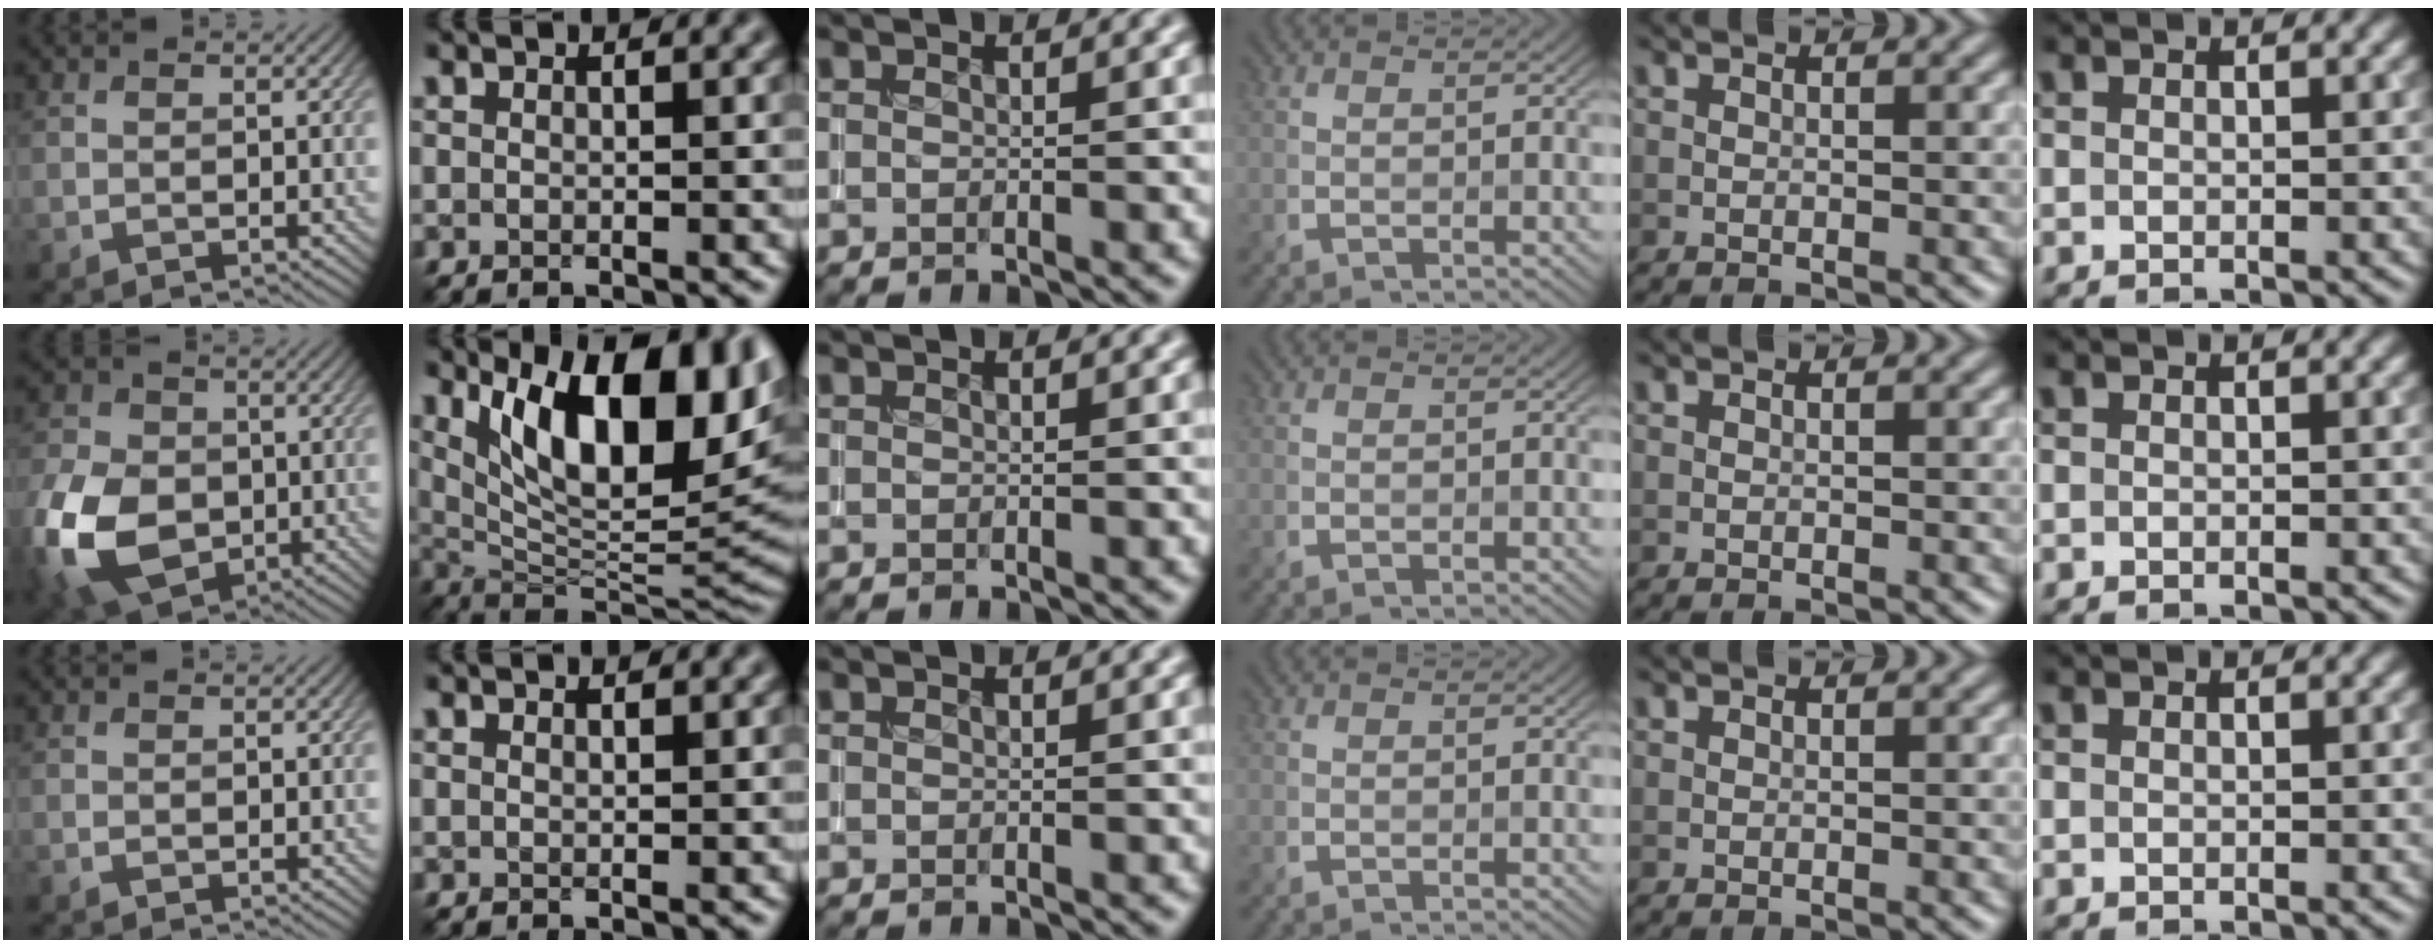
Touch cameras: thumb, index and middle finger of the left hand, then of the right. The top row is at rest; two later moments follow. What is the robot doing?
{"motion": "insert", "object": "coin"}